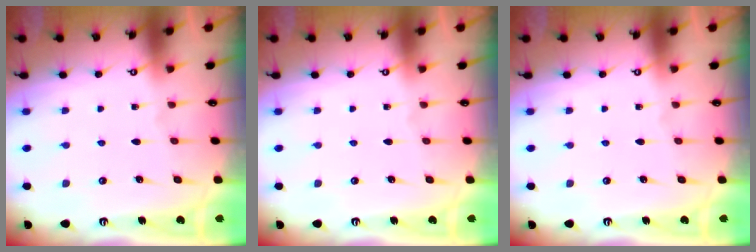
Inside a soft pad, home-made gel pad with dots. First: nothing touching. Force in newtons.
{"total": 0.0}
{"total": 0.0}